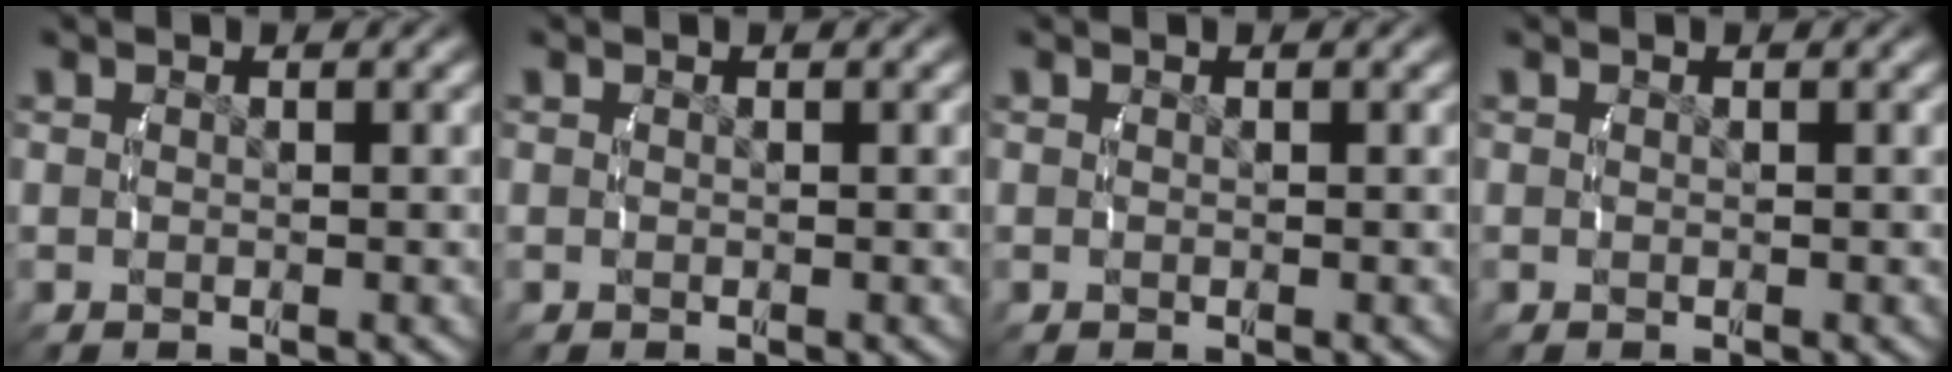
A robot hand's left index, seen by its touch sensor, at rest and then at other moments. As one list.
[{"total": 0.0}, {"total": 0.0}, {"total": 0.0}]